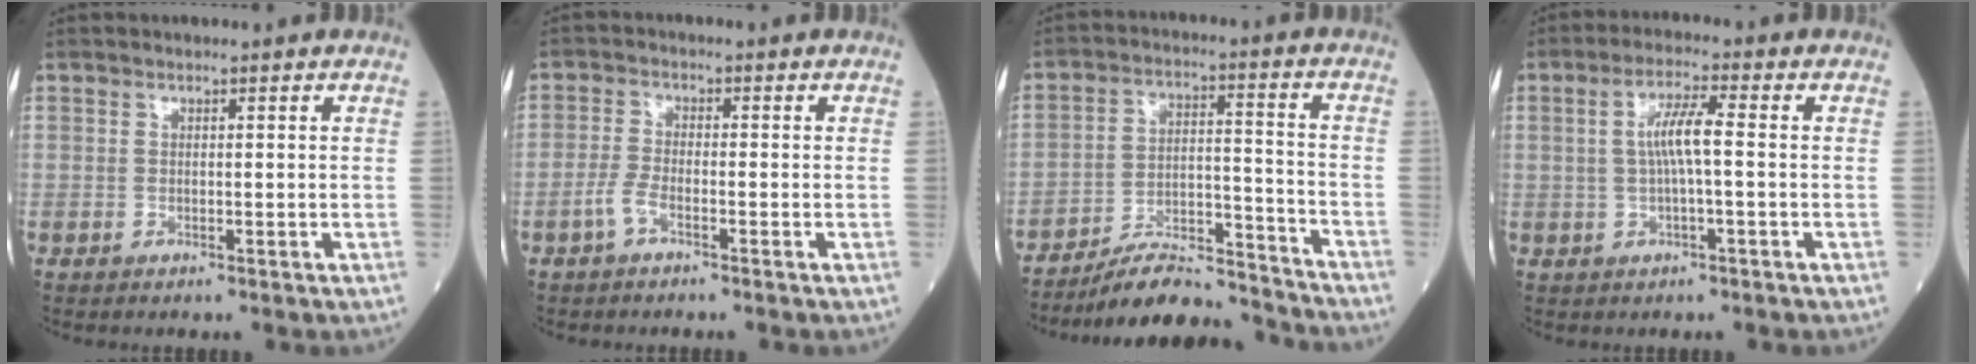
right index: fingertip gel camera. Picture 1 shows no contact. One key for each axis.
{"total": 2.8, "fx": -1.6, "fy": 0.7, "fz": 2.1, "tx": -0.048, "ty": 0.001, "tz": -0.037}
{"total": 13.5, "fx": -13.0, "fy": 1.4, "fz": 3.6, "tx": -0.056, "ty": 0.027, "tz": -0.213}
{"total": 5.2, "fx": 0.2, "fy": 0.3, "fz": 5.2, "tx": -0.100, "ty": 0.011, "tz": 0.002}